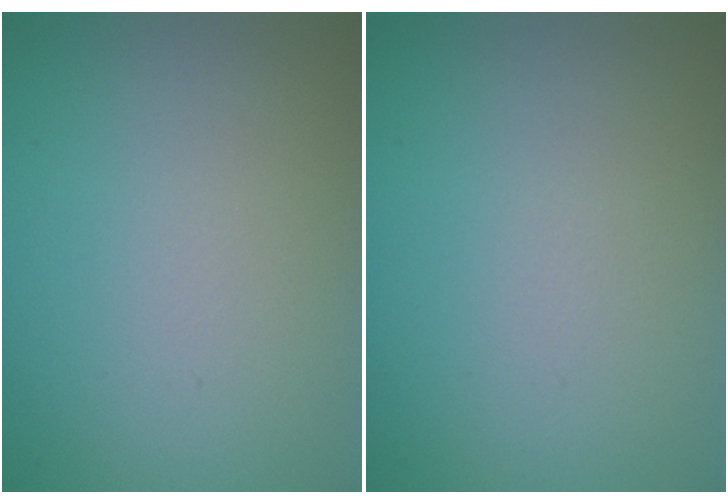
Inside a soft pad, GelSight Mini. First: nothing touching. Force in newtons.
{"total": 0.0}